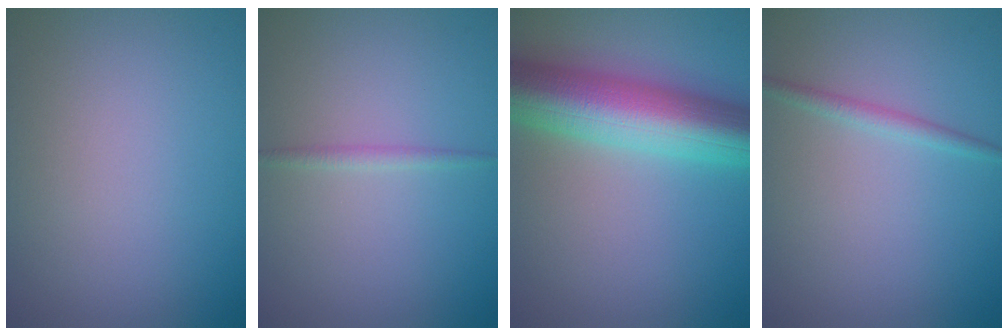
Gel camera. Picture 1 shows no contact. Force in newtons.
{"total": 0.9, "press": 0.9, "slide": 0.0}
{"total": 10.8, "press": 10.8, "slide": 0.2}
{"total": 1.3, "press": 1.3, "slide": 0.1}